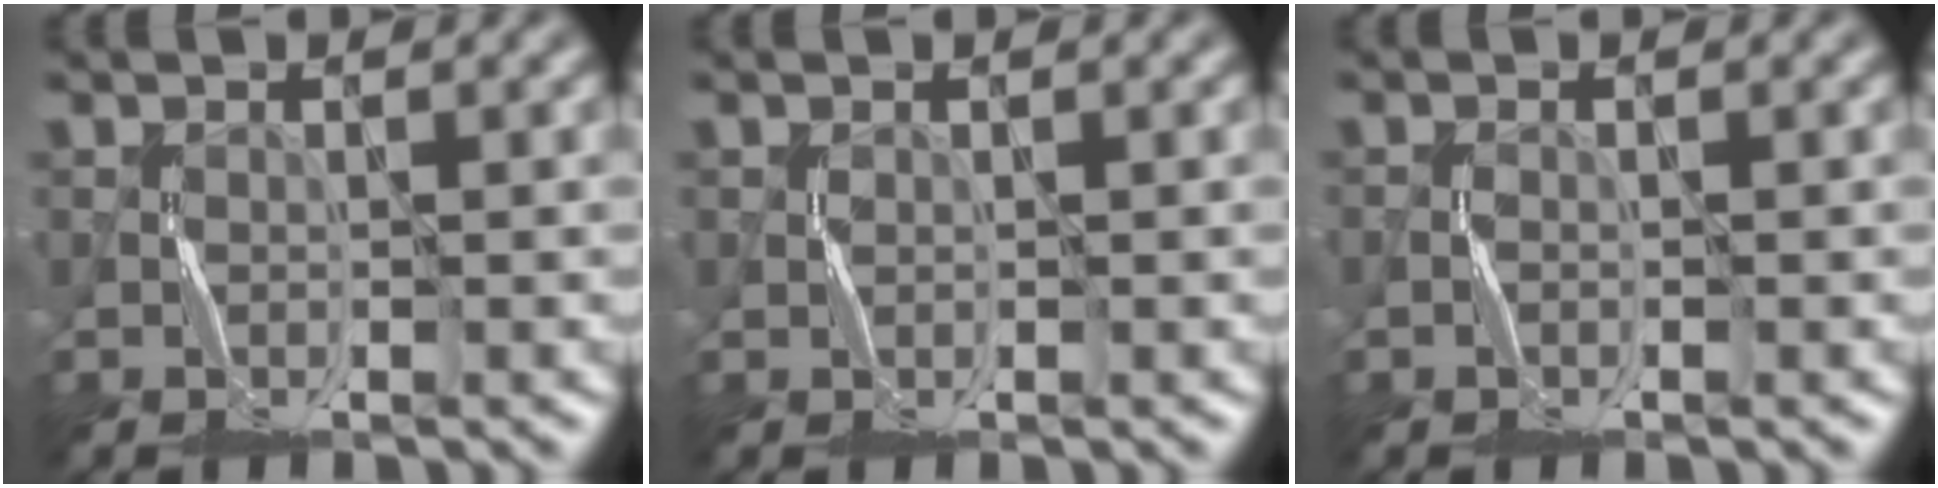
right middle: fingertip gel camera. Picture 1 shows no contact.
{"total": 0.0}
{"total": 0.5, "force": [-0.5, 0.2, -0.1], "torque": [0.002, 0.003, -0.010]}